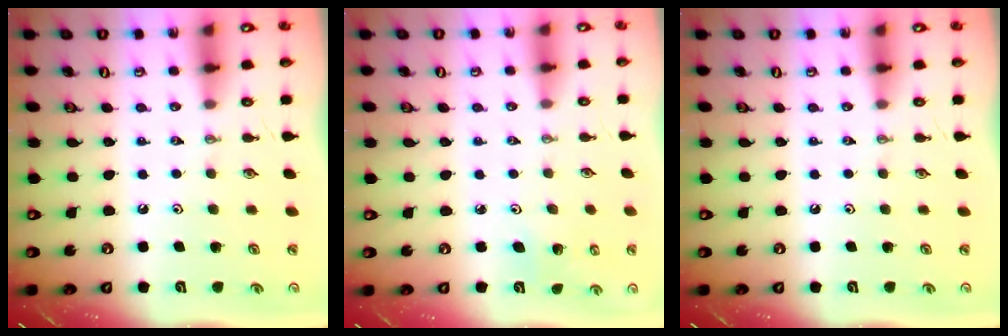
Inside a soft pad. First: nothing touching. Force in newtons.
{"total": 2.7, "press": 2.7, "slide": 0.3}
{"total": 0.0}